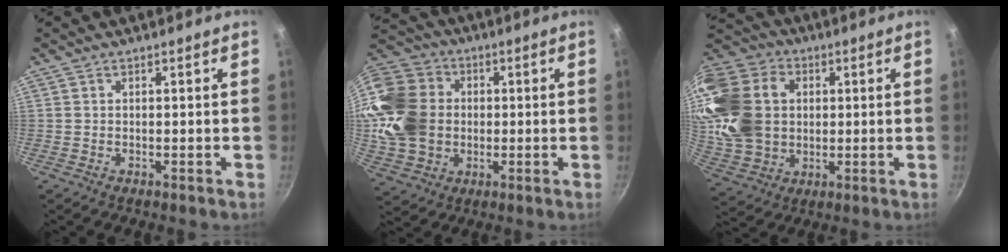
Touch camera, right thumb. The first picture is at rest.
{"total": 18.8, "force": [0.8, 15.5, 10.6], "torque": [-0.195, 0.025, 0.022]}
{"total": 21.1, "force": [3.1, 16.3, 13.1], "torque": [-0.247, 0.013, 0.067]}